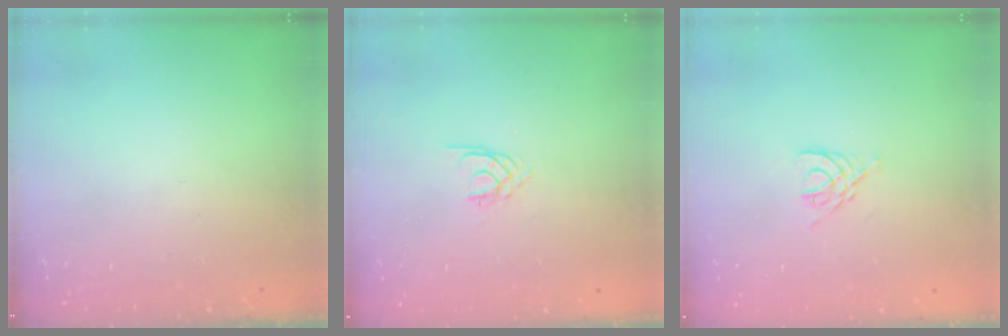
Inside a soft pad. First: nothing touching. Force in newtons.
{"total": 1.9, "press": 1.9, "slide": 0.2}
{"total": 3.1, "press": 3.0, "slide": 0.5}